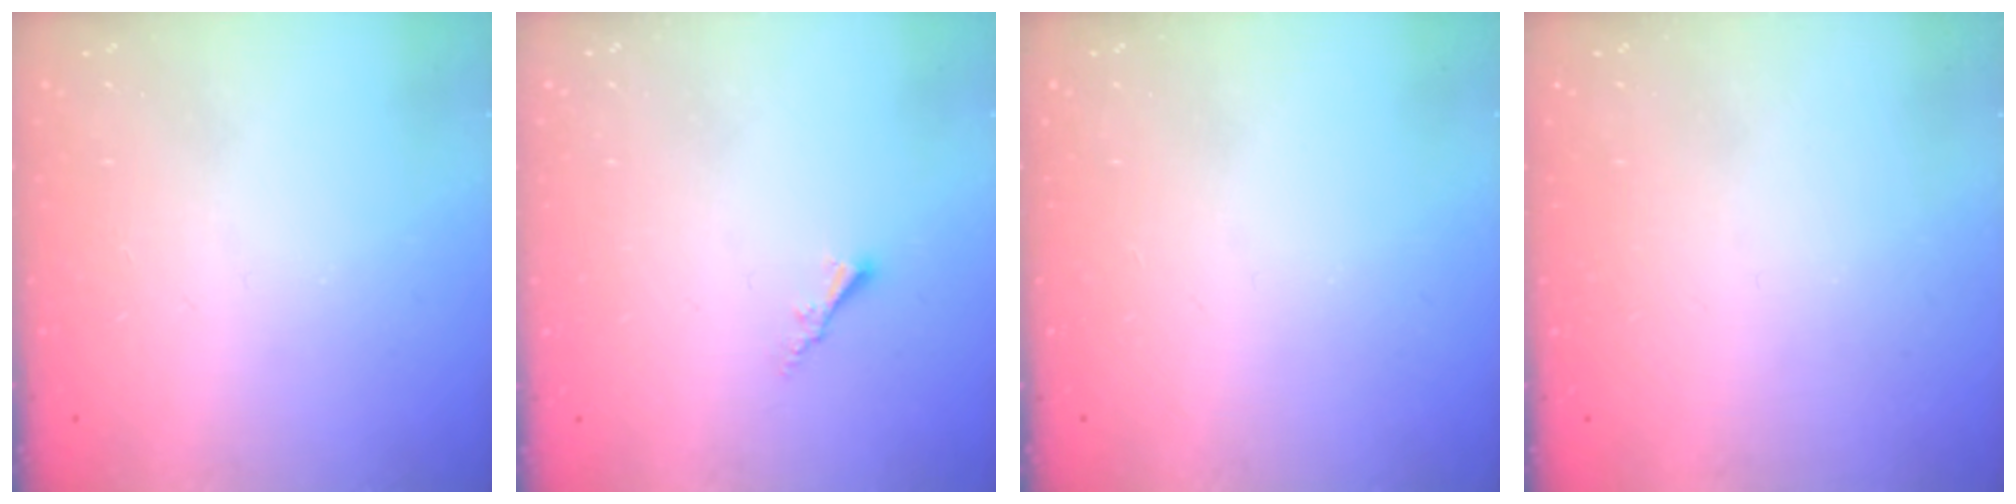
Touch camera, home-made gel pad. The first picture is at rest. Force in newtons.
{"total": 2.1, "press": 2.1, "slide": 0.3}
{"total": 0.0}
{"total": 1.3, "press": 1.3, "slide": 0.2}